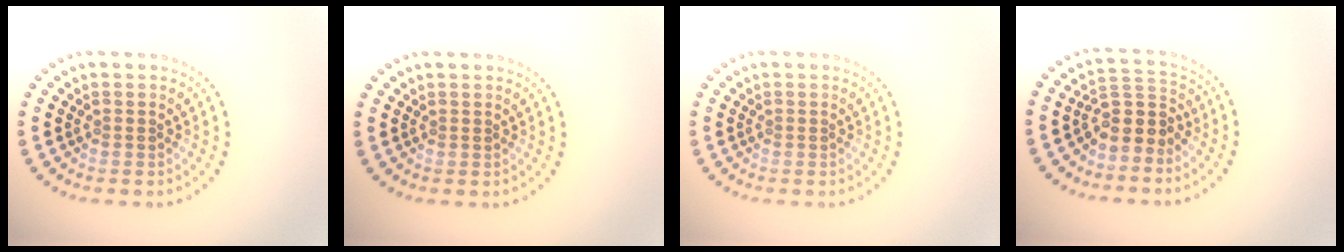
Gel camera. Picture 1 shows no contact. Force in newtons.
{"total": 0.0}
{"total": 0.0}
{"total": 3.0, "press": 2.3, "slide": 1.8}